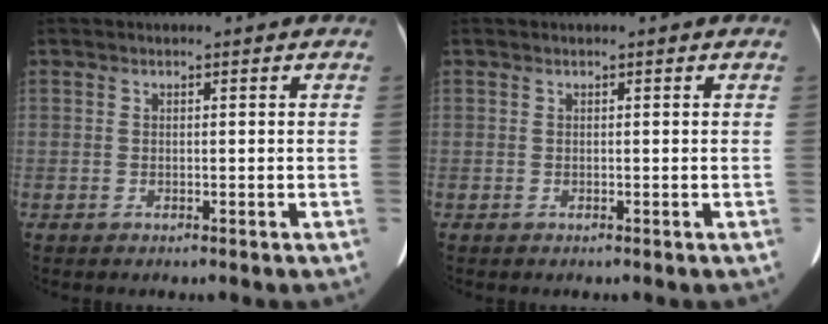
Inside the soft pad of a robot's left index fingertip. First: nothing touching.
{"total": 0.0}